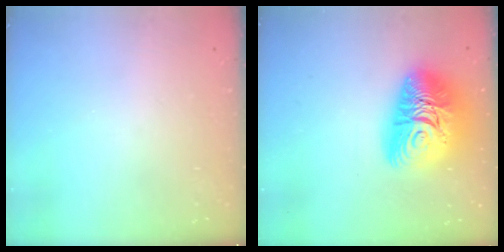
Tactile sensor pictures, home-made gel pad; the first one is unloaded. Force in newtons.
{"total": 17.6, "press": 17.5, "slide": 1.7}